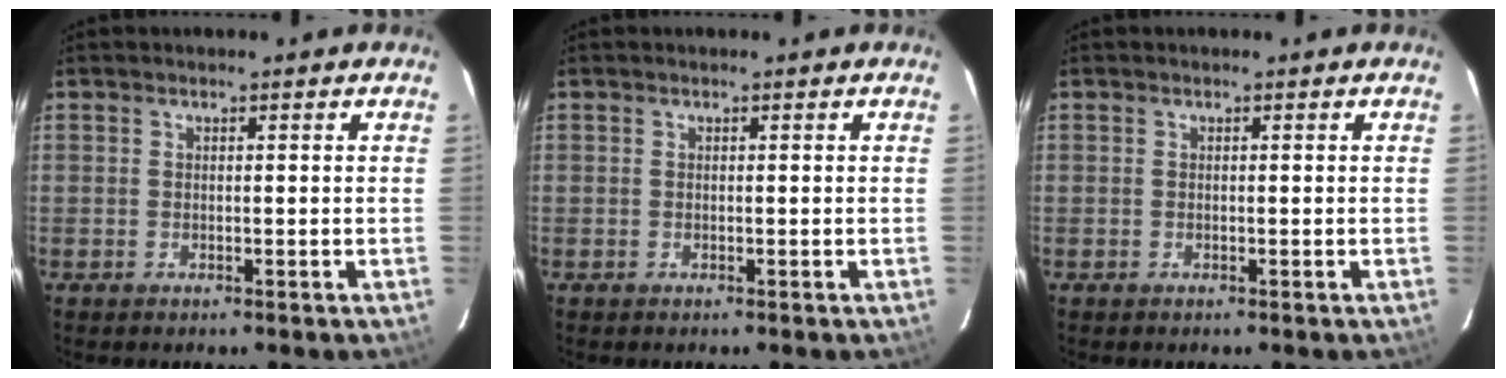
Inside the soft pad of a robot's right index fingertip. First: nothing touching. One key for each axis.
{"total": 0.0}
{"total": 0.0}